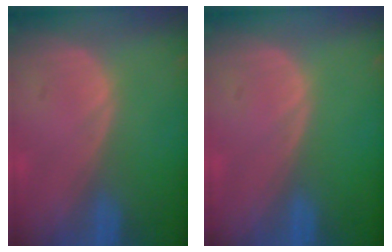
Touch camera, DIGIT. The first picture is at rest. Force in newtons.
{"total": 0.0}